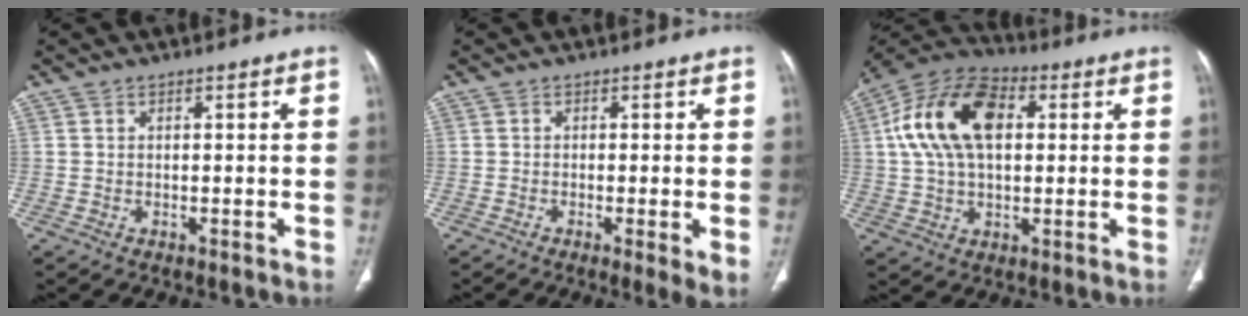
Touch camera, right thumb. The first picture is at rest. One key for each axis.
{"total": 3.8, "fx": -0.8, "fy": 0.6, "fz": 3.7, "tx": -0.067, "ty": -0.014, "tz": -0.018}
{"total": 17.0, "fx": 3.5, "fy": 10.2, "fz": 13.1, "tx": -0.241, "ty": 0.022, "tz": 0.054}